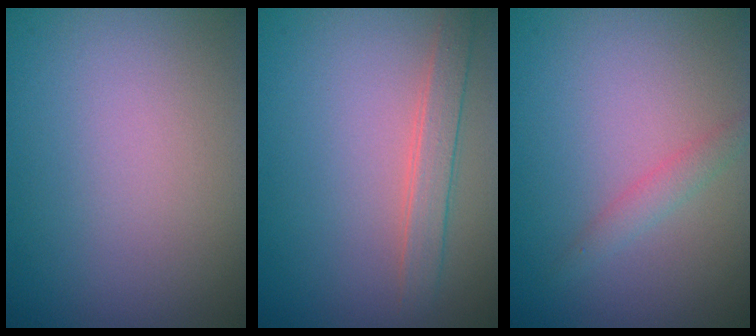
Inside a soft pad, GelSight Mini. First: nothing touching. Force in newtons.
{"total": 2.2, "press": 2.2, "slide": 0.2}
{"total": 1.4, "press": 1.4, "slide": 0.0}